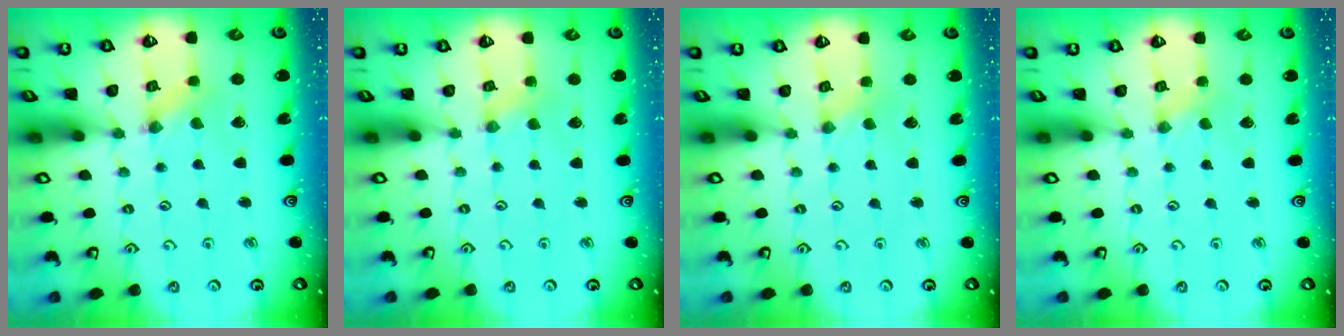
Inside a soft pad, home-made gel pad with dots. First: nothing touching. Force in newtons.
{"total": 1.7, "press": 1.7, "slide": 0.3}
{"total": 0.0}
{"total": 0.0}